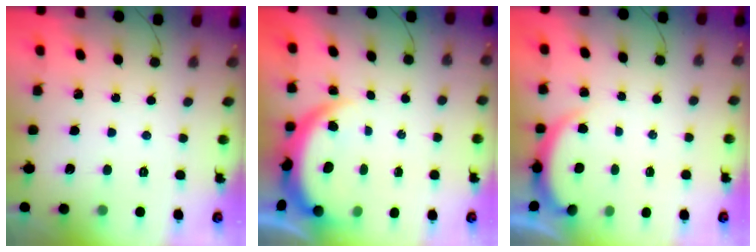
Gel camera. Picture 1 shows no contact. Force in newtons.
{"total": 6.0, "press": 5.7, "slide": 1.8}
{"total": 1.7, "press": 1.6, "slide": 0.5}